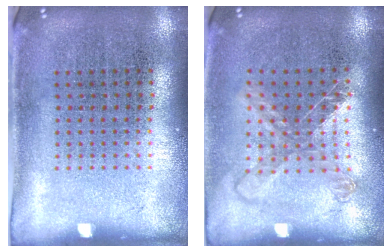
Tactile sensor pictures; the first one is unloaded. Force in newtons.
{"total": 1.3, "press": 1.1, "slide": 0.7}